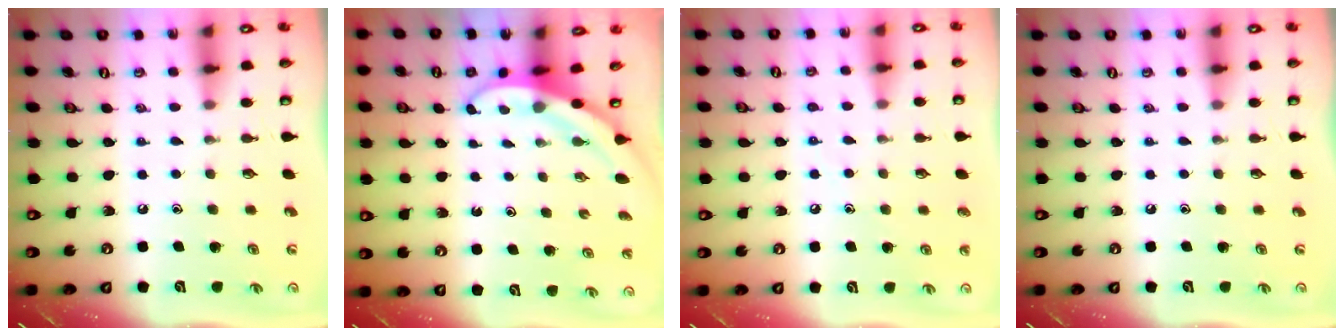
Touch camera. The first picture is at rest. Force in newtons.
{"total": 3.5, "press": 3.5, "slide": 0.2}
{"total": 6.4, "press": 6.4, "slide": 0.5}
{"total": 0.0}